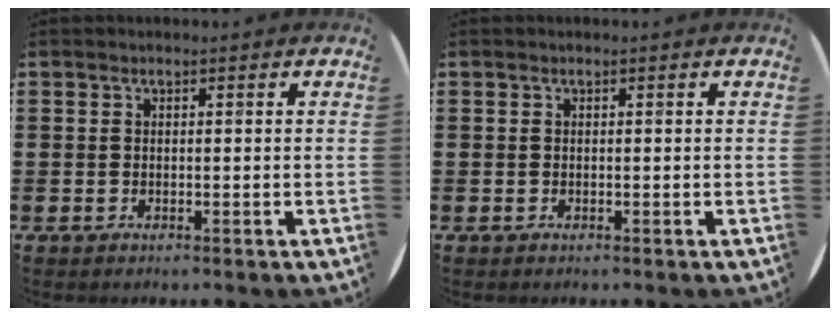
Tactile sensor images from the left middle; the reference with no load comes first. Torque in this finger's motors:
{"motor_torque": [-0.04, 0.00, 0.00, 0.00]}